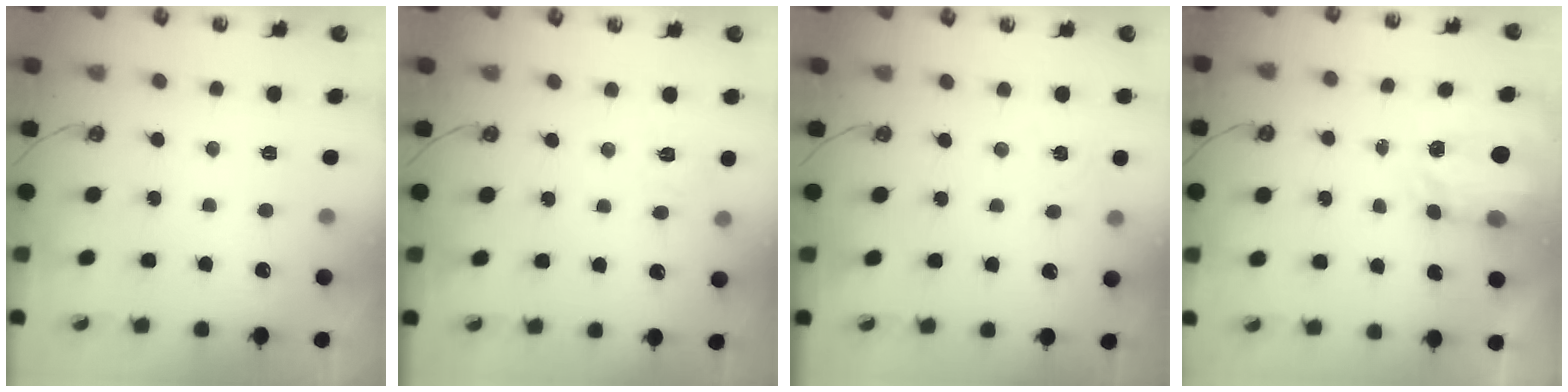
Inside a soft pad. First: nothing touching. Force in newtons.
{"total": 4.9, "press": 4.9, "slide": 0.7}
{"total": 4.7, "press": 4.7, "slide": 0.5}
{"total": 3.8, "press": 3.8, "slide": 0.5}